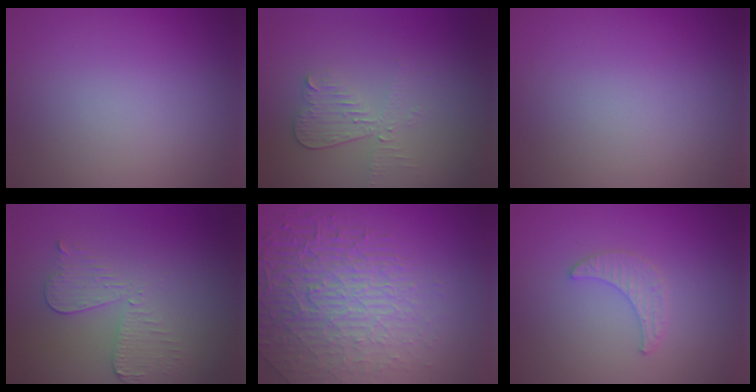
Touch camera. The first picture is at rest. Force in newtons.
{"total": 2.3, "press": 2.1, "slide": 0.8}
{"total": 0.0}
{"total": 2.9, "press": 2.6, "slide": 1.4}
{"total": 8.7, "press": 5.9, "slide": 6.4}
{"total": 2.0, "press": 1.9, "slide": 0.5}